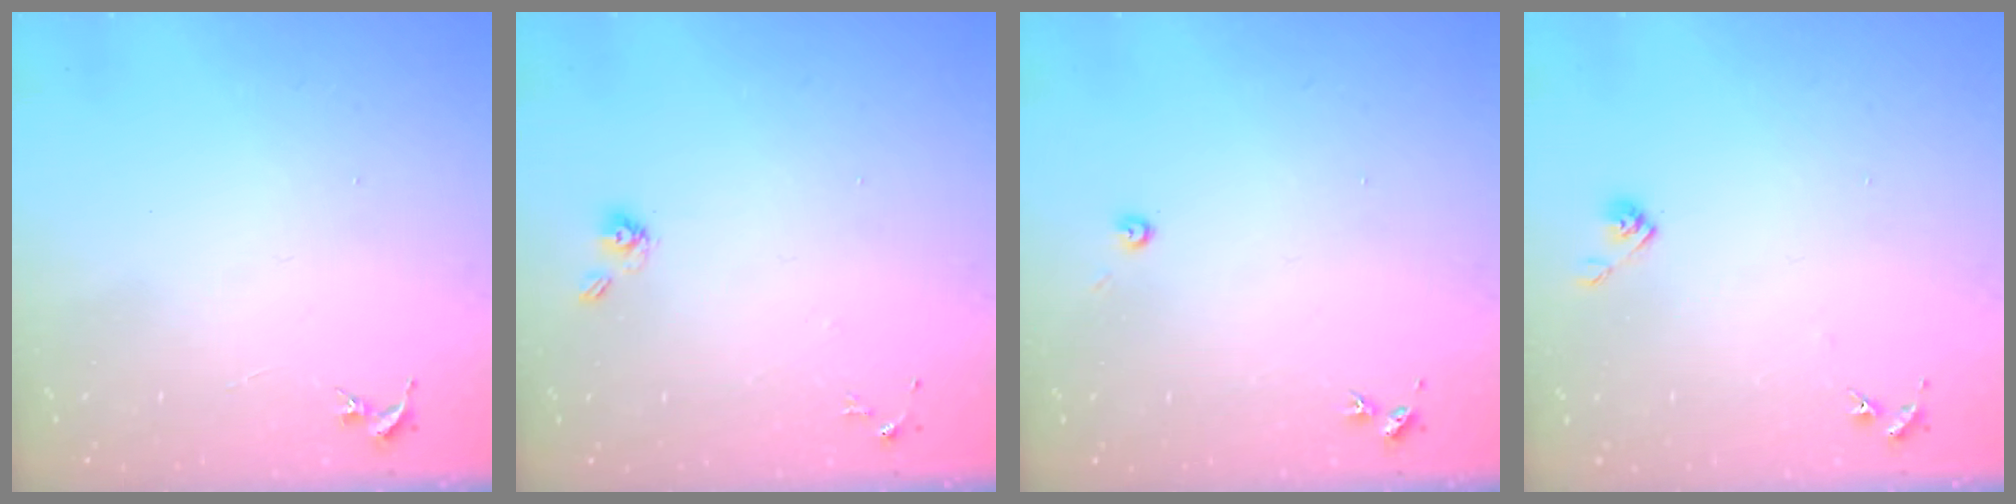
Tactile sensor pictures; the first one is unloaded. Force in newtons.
{"total": 6.5, "press": 6.4, "slide": 1.5}
{"total": 2.7, "press": 2.7, "slide": 0.2}
{"total": 6.2, "press": 6.2, "slide": 0.5}